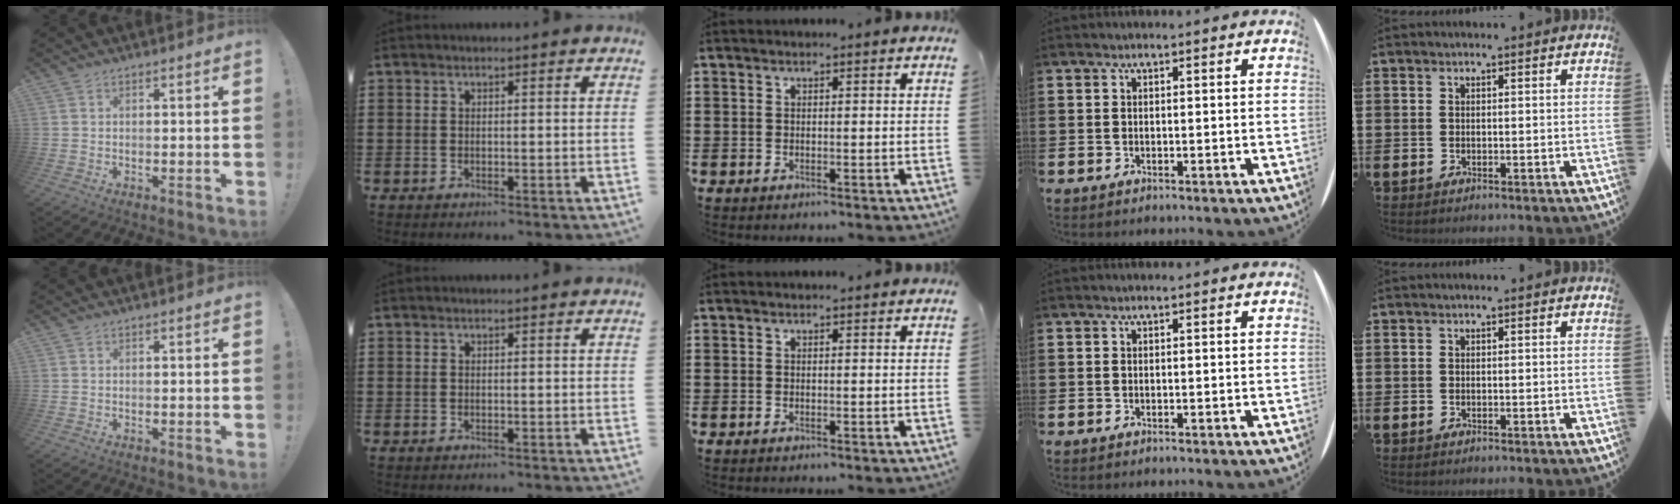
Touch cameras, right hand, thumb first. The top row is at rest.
{}